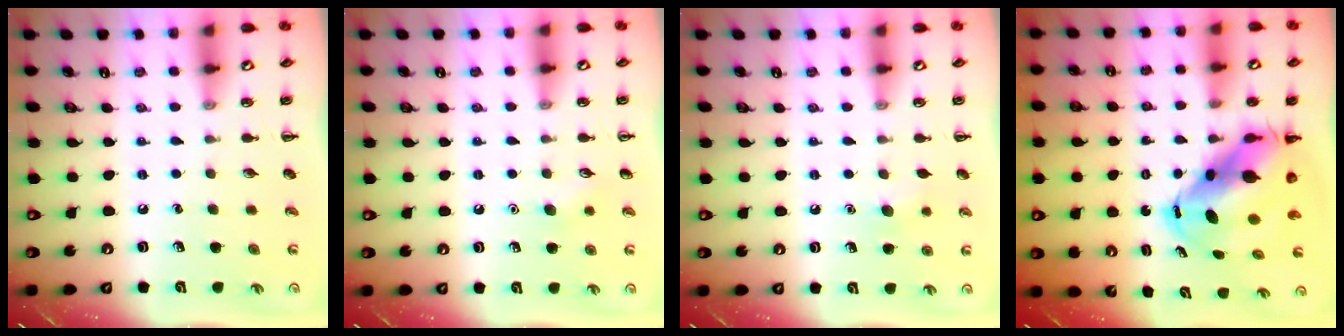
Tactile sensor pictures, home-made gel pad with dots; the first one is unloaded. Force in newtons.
{"total": 6.4, "press": 6.2, "slide": 1.7}
{"total": 6.2, "press": 6.0, "slide": 1.5}
{"total": 11.2, "press": 10.9, "slide": 2.8}